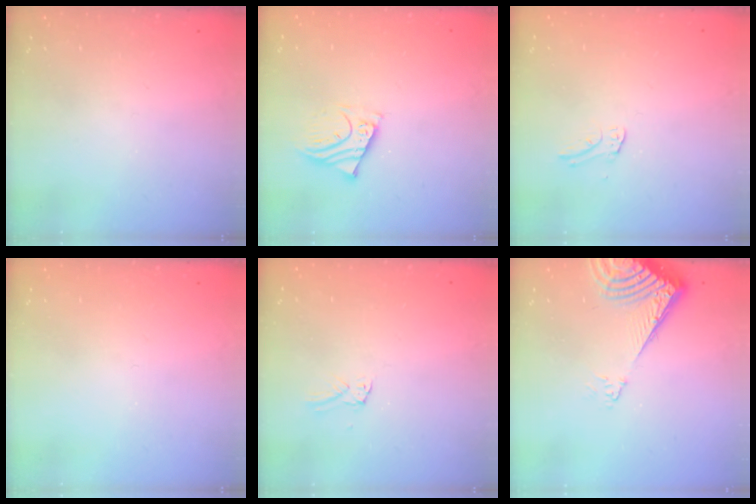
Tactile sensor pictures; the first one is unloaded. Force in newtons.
{"total": 5.0, "press": 5.0, "slide": 0.6}
{"total": 3.3, "press": 3.3, "slide": 0.3}
{"total": 0.0}
{"total": 1.5, "press": 1.5, "slide": 0.1}
{"total": 8.8, "press": 8.7, "slide": 1.0}